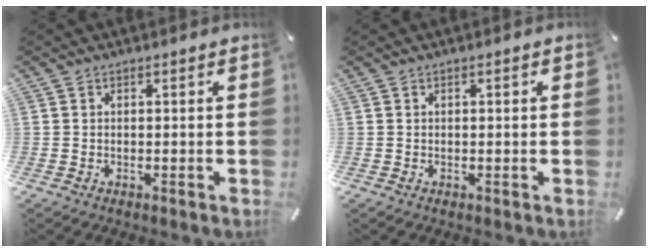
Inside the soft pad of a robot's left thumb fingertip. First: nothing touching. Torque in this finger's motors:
{"motor_torque": [-0.22, -0.22, -0.26, -0.10, 0.01]}